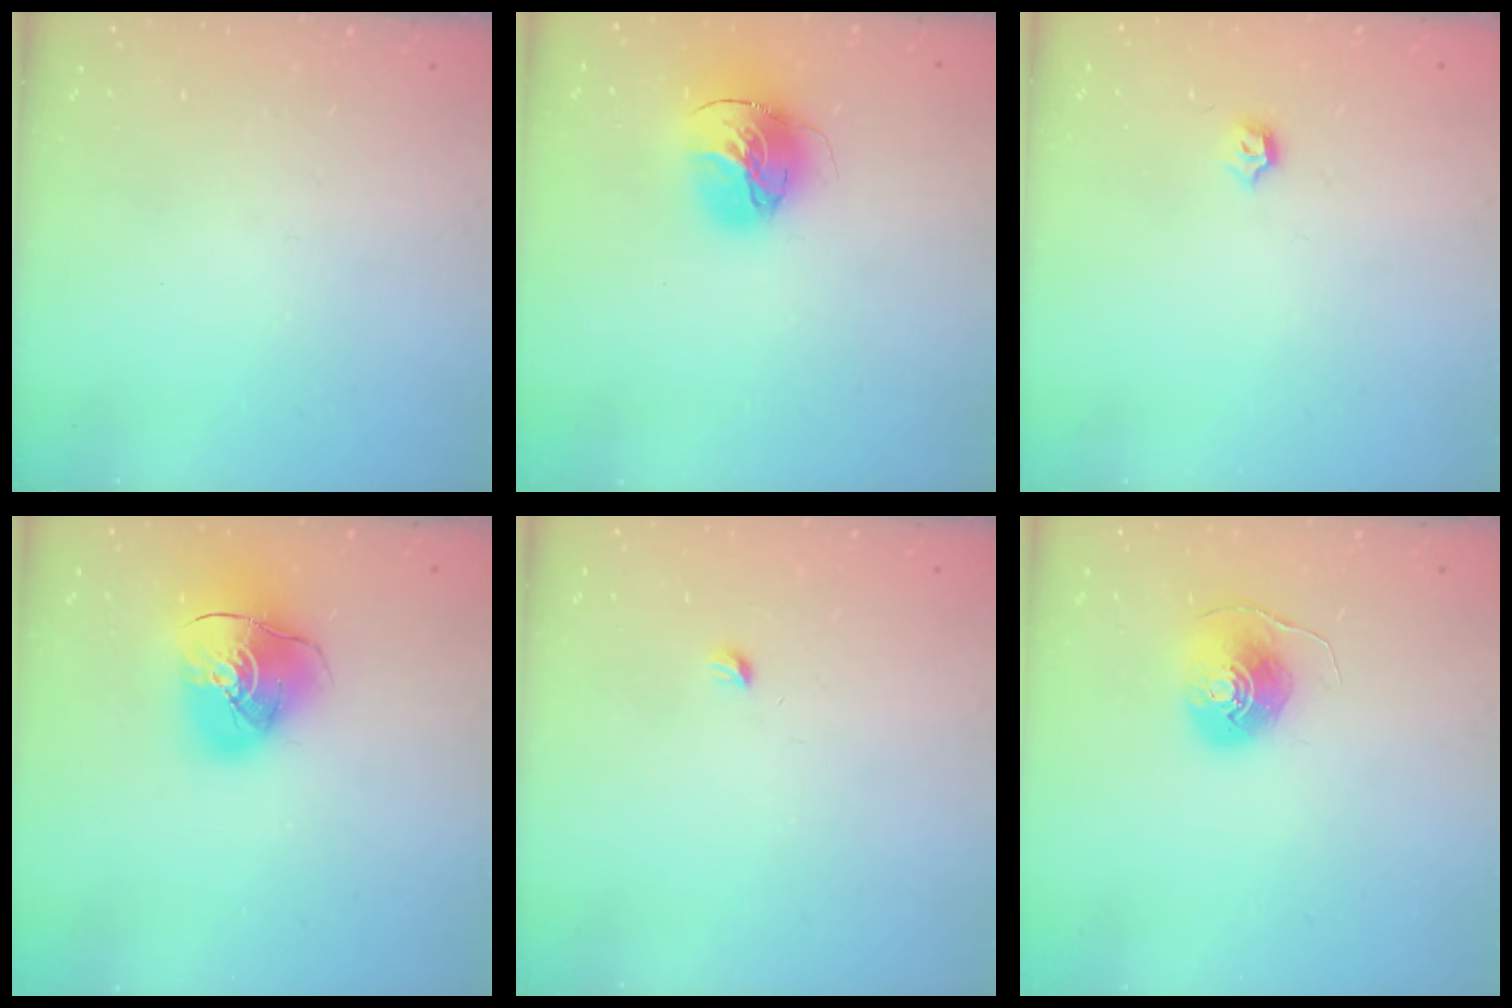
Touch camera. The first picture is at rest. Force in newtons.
{"total": 16.4, "press": 16.4, "slide": 1.6}
{"total": 3.4, "press": 3.3, "slide": 0.7}
{"total": 13.5, "press": 13.4, "slide": 1.9}
{"total": 2.9, "press": 2.9, "slide": 0.4}
{"total": 8.5, "press": 8.4, "slide": 0.3}